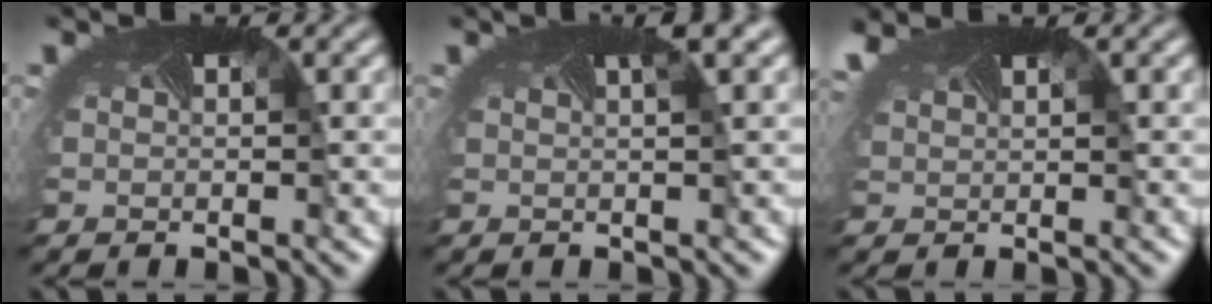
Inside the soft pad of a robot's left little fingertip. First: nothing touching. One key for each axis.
{"total": 1.9, "fx": 1.1, "fy": -0.1, "fz": 1.5, "tx": -0.027, "ty": -0.001, "tz": 0.014}
{"total": 2.9, "fx": 1.9, "fy": 1.1, "fz": 1.9, "tx": -0.066, "ty": 0.003, "tz": 0.041}